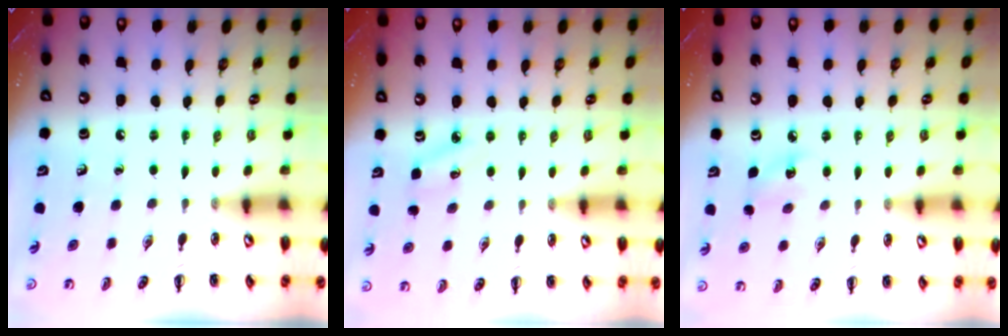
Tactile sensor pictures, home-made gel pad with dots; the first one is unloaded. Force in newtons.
{"total": 4.4, "press": 4.2, "slide": 1.3}
{"total": 5.3, "press": 5.1, "slide": 1.5}